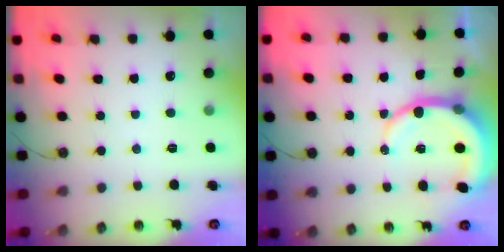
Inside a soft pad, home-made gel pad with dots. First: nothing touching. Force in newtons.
{"total": 10.1, "press": 10.0, "slide": 1.3}